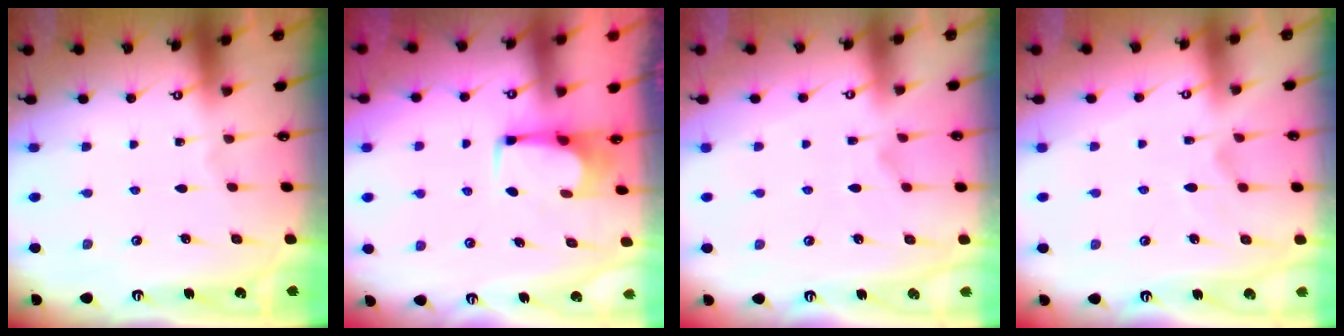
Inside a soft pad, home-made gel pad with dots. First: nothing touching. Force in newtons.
{"total": 2.5, "press": 2.4, "slide": 0.4}
{"total": 1.4, "press": 0.7, "slide": 1.2}
{"total": 1.8, "press": 1.2, "slide": 1.3}